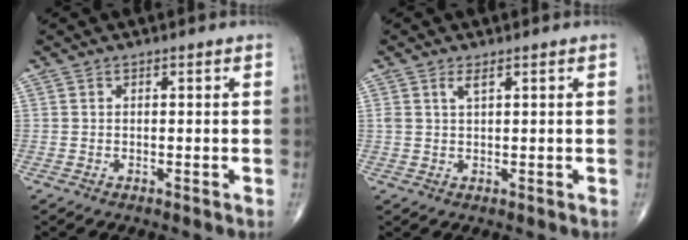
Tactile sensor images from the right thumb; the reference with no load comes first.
{"total": 1.6, "force": [1.0, 0.4, 1.2], "torque": [-0.028, -0.002, 0.022]}